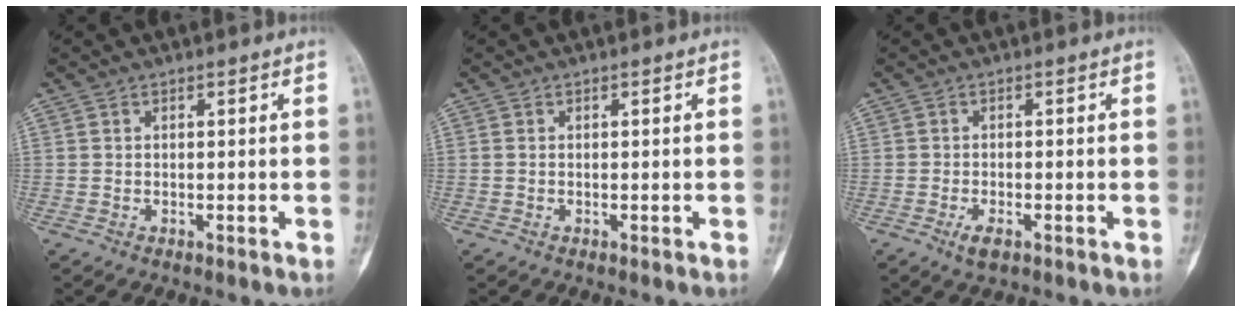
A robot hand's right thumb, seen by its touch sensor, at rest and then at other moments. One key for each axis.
{"total": 0.0}
{"total": 2.6, "fx": -1.3, "fy": 1.2, "fz": 1.9, "tx": -0.039, "ty": 0.000, "tz": -0.023}